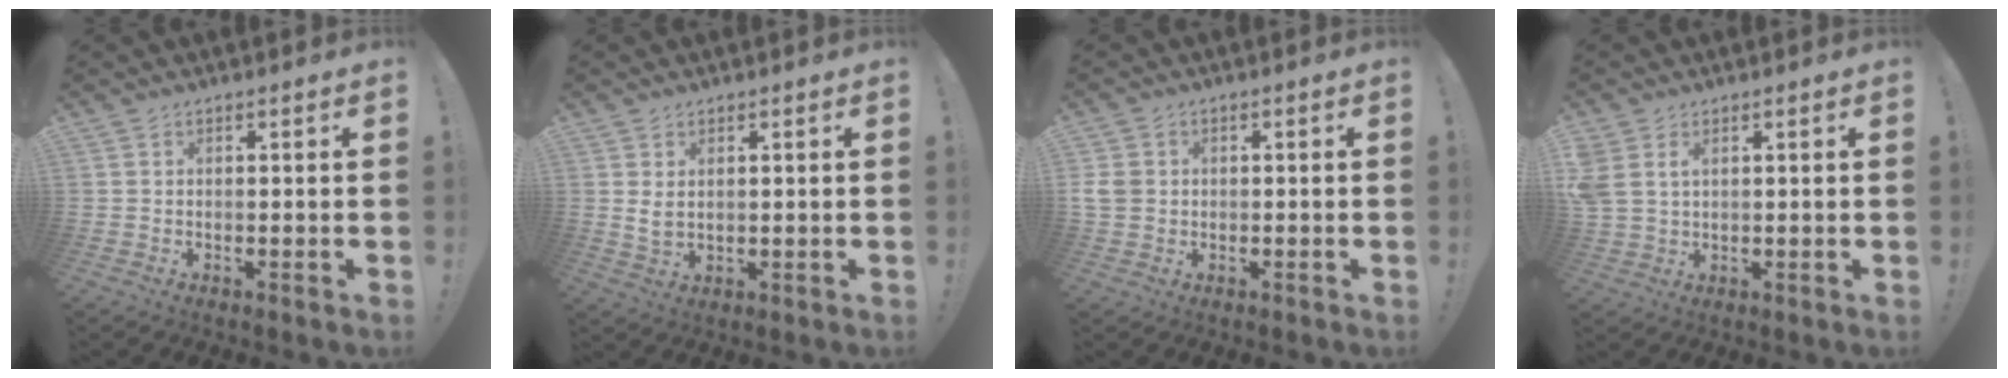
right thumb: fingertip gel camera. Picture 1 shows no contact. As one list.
[{"total": 3.5, "force": [1.7, 1.8, 2.5], "torque": [-0.043, -0.011, 0.029]}, {"total": 5.0, "force": [0.0, 4.4, 2.3], "torque": [-0.054, 0.008, 0.004]}, {"total": 4.4, "force": [1.8, 3.2, 2.5], "torque": [-0.059, -0.001, 0.037]}]